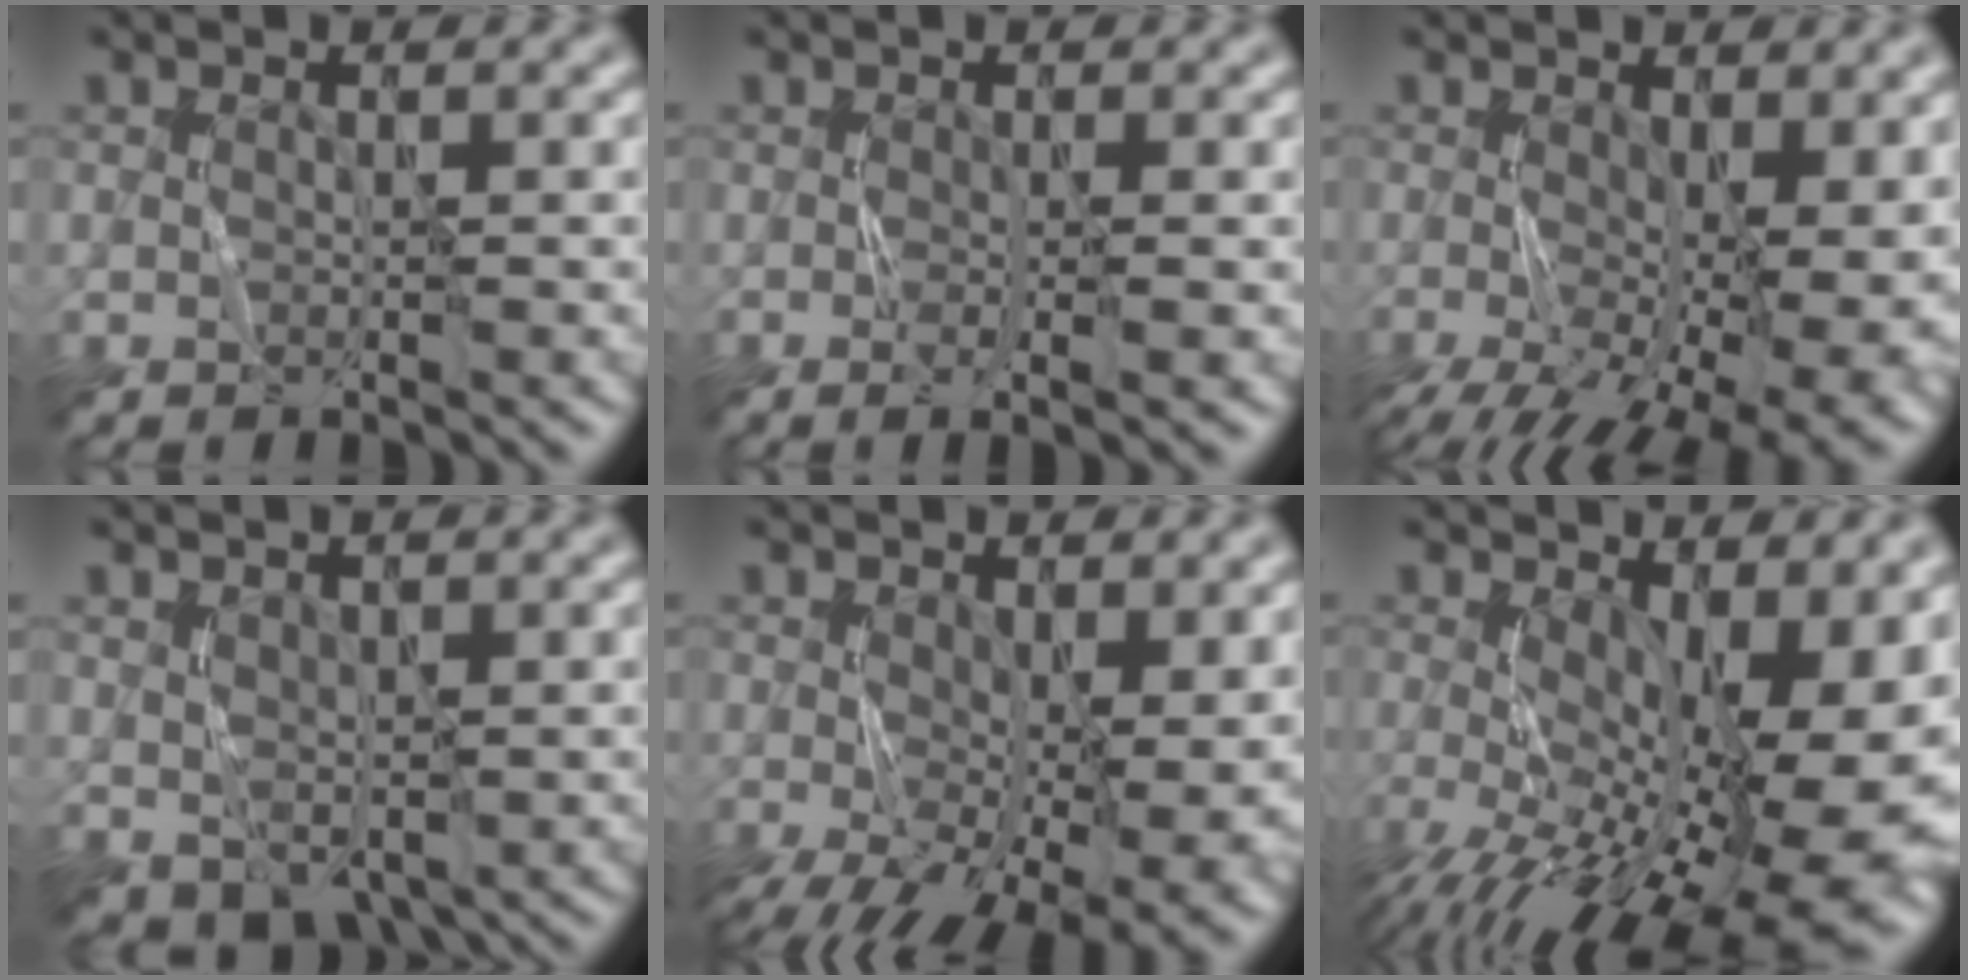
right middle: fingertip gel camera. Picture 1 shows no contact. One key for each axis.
{"total": 2.0, "fx": -0.5, "fy": 0.2, "fz": 1.9, "tx": -0.035, "ty": -0.006, "tz": -0.002}
{"total": 15.2, "fx": -3.8, "fy": 7.5, "fz": 12.6, "tx": -0.195, "ty": -0.048, "tz": -0.025}
{"total": 2.8, "fx": 0.2, "fy": 2.0, "fz": 2.0, "tx": -0.047, "ty": -0.010, "tz": 0.018}
{"total": 14.1, "fx": -3.1, "fy": 7.1, "fz": 11.7, "tx": -0.194, "ty": -0.040, "tz": -0.020}
{"total": 16.6, "fx": -3.2, "fy": 7.9, "fz": 14.3, "tx": -0.211, "ty": -0.038, "tz": -0.021}